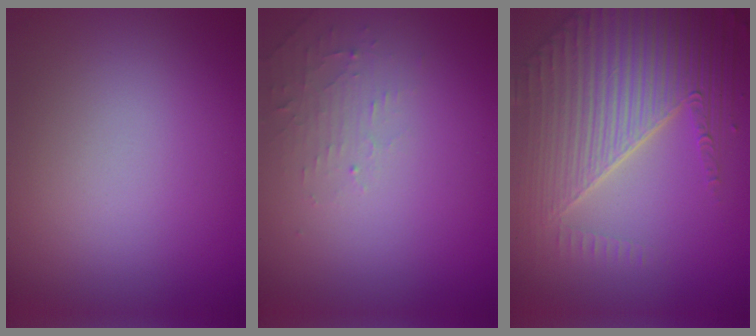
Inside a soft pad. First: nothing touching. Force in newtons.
{"total": 1.6, "press": 1.5, "slide": 0.3}
{"total": 8.6, "press": 5.7, "slide": 6.5}